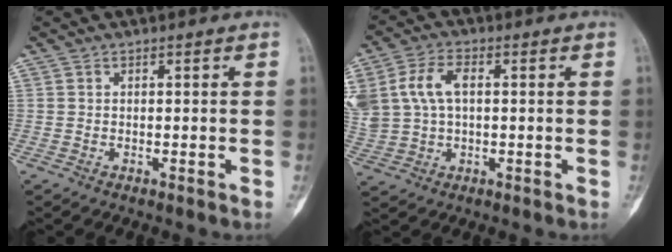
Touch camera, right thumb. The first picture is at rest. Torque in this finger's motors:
{"motor_torque": [1.44, 1.53, 1.40, 0.19, 0.07]}